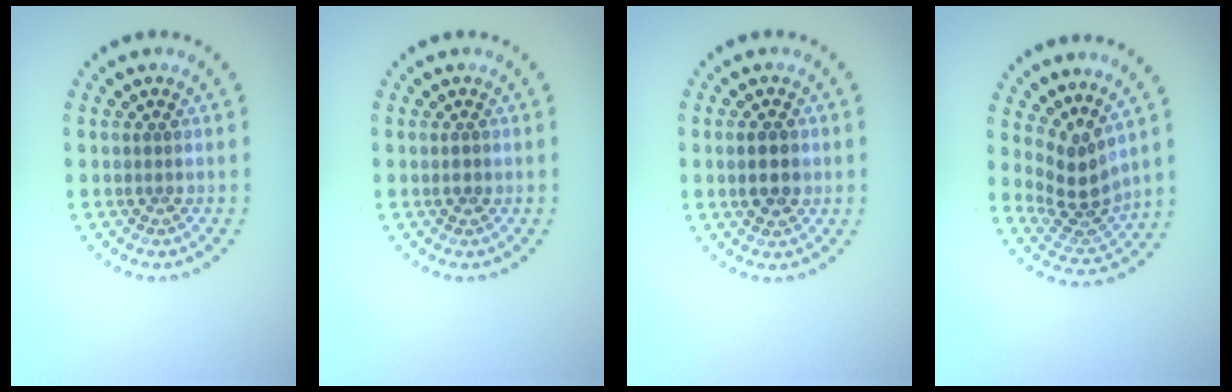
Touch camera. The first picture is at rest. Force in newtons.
{"total": 0.9, "press": 0.9, "slide": 0.3}
{"total": 2.5, "press": 2.5, "slide": 0.2}
{"total": 3.6, "press": 2.6, "slide": 2.4}